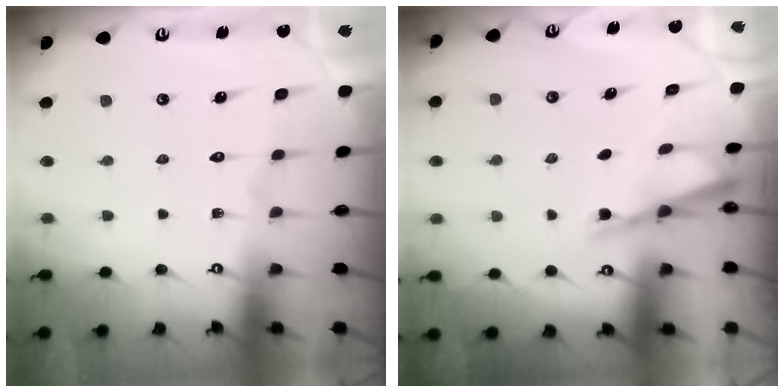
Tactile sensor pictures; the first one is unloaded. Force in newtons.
{"total": 2.5, "press": 2.4, "slide": 0.3}